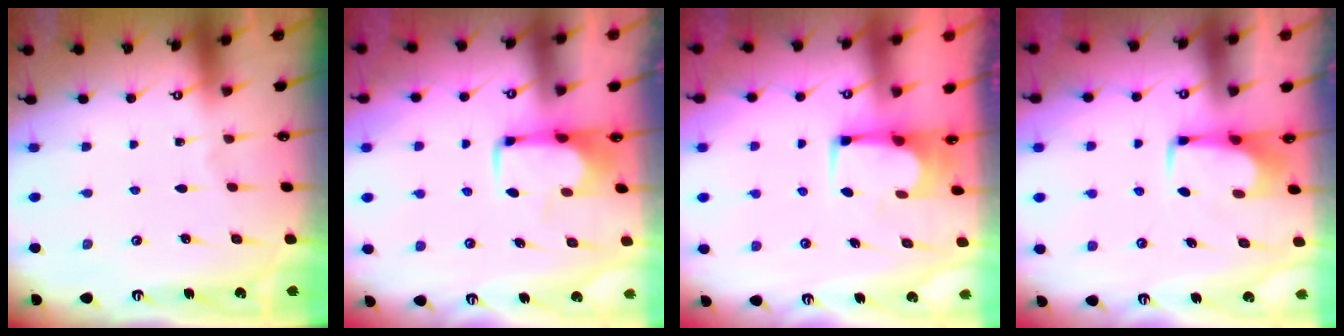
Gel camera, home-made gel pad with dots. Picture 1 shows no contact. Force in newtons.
{"total": 1.6, "press": 1.5, "slide": 0.4}
{"total": 2.2, "press": 2.2, "slide": 0.2}
{"total": 1.9, "press": 1.7, "slide": 0.7}